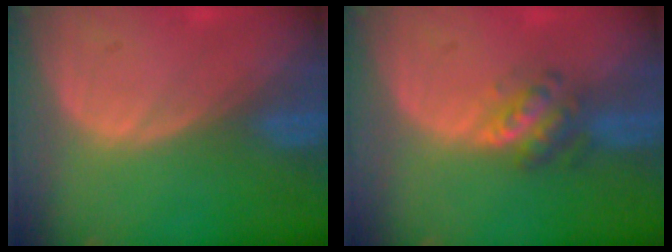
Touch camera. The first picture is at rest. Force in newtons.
{"total": 4.9, "press": 4.4, "slide": 2.1}